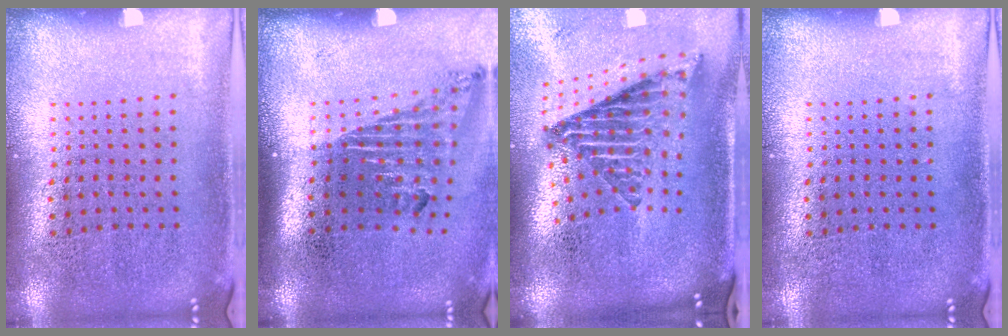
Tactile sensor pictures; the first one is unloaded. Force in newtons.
{"total": 1.7, "press": 1.1, "slide": 1.3}
{"total": 2.8, "press": 1.7, "slide": 2.2}
{"total": 0.0}